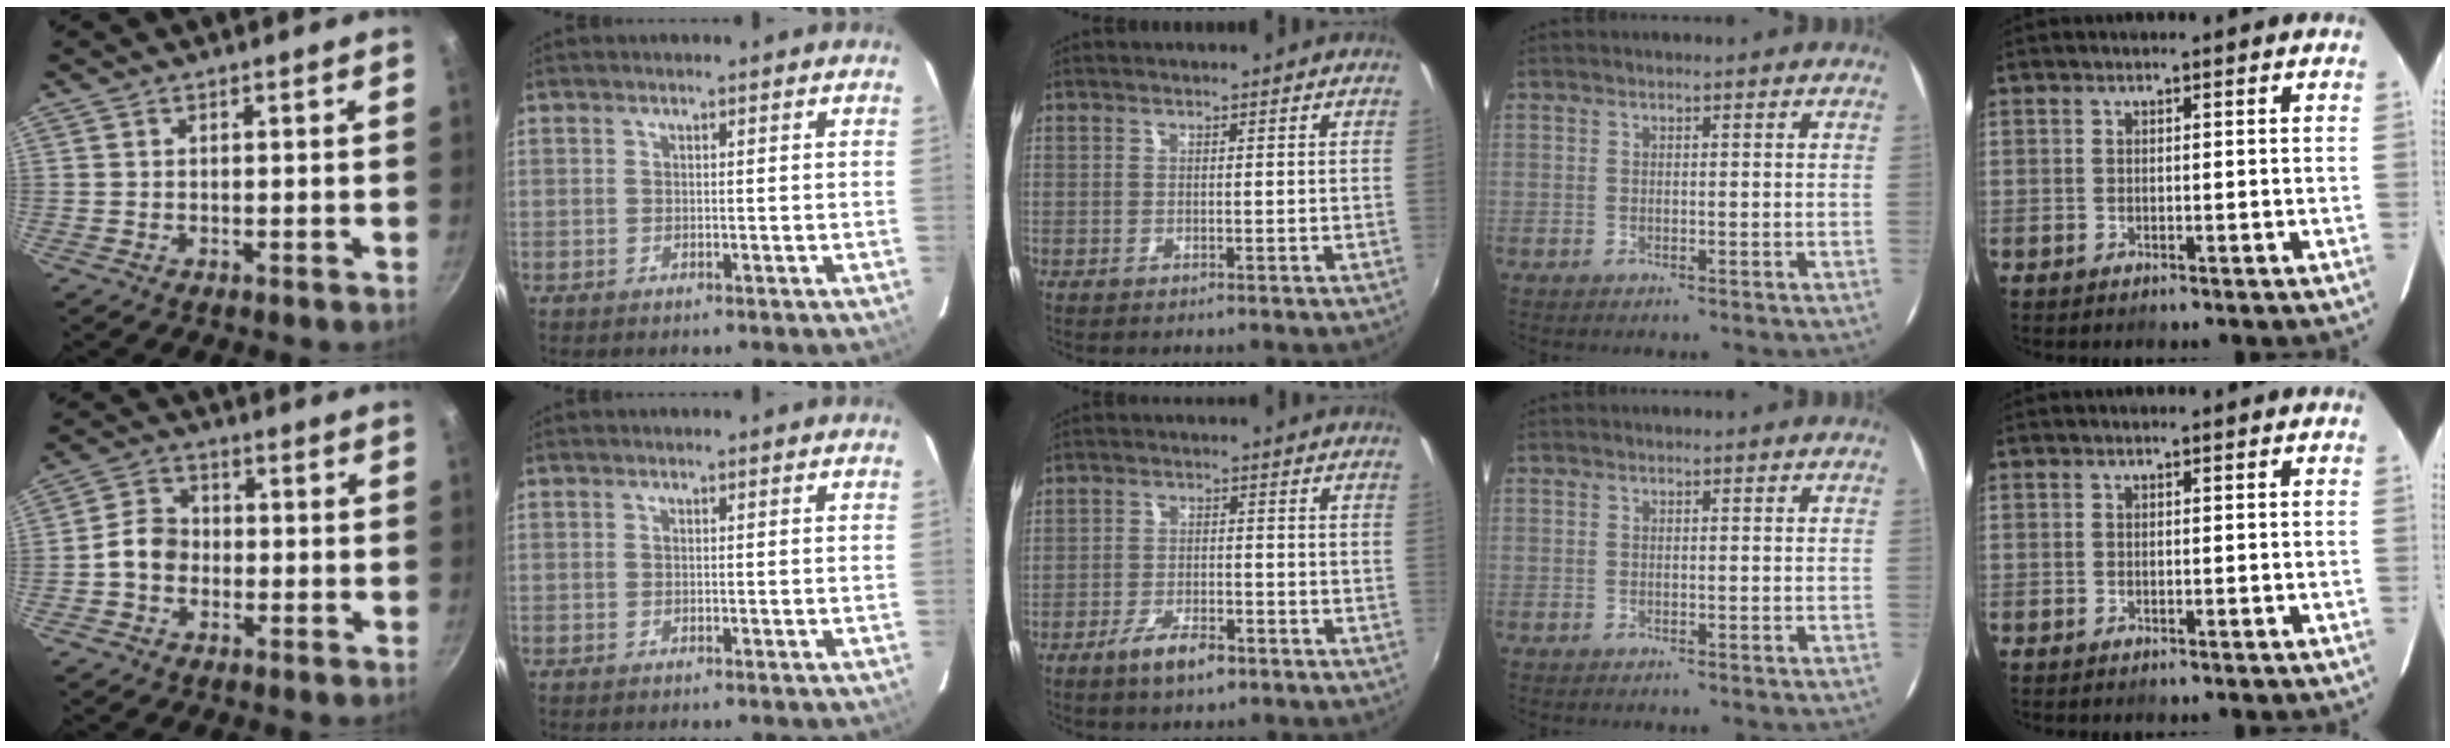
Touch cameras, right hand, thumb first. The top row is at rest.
{"thumb": {"total": 6.1, "force": [-1.3, 5.0, 3.2], "torque": [-0.029, 0.025, -0.035]}, "middle": {"total": 5.7, "force": [-3.8, 2.0, 3.9], "torque": [-0.091, -0.008, -0.065]}}